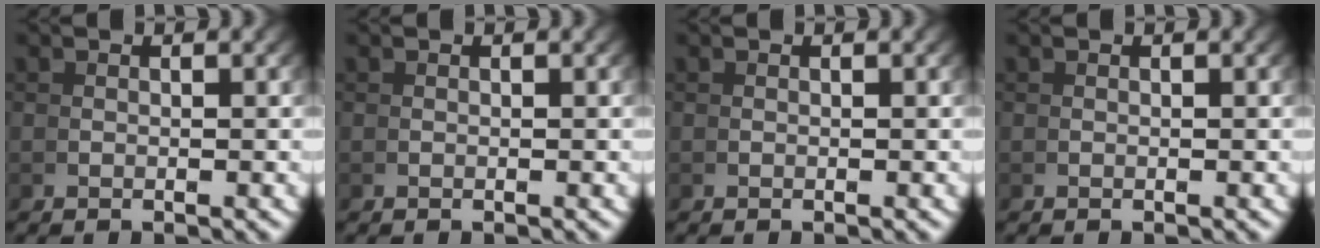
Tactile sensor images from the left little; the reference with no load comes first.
{"total": 0.0}
{"total": 0.0}
{"total": 0.0}